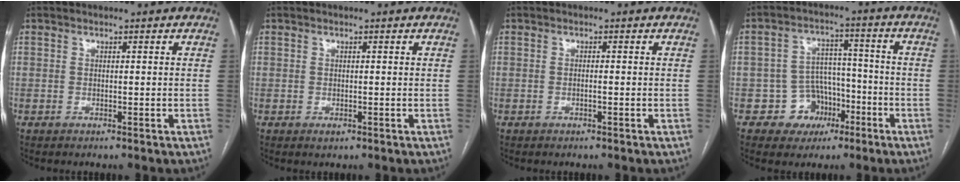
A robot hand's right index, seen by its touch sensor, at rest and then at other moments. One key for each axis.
{"total": 0.5, "fx": -0.1, "fy": 0.5, "fz": 0.2, "tx": 0.001, "ty": 0.000, "tz": 0.000}
{"total": 0.7, "fx": -0.2, "fy": 0.0, "fz": 0.7, "tx": -0.014, "ty": 0.000, "tz": -0.002}
{"total": 7.2, "fx": -3.3, "fy": 6.3, "fz": 1.0, "tx": 0.002, "ty": 0.021, "tz": -0.043}